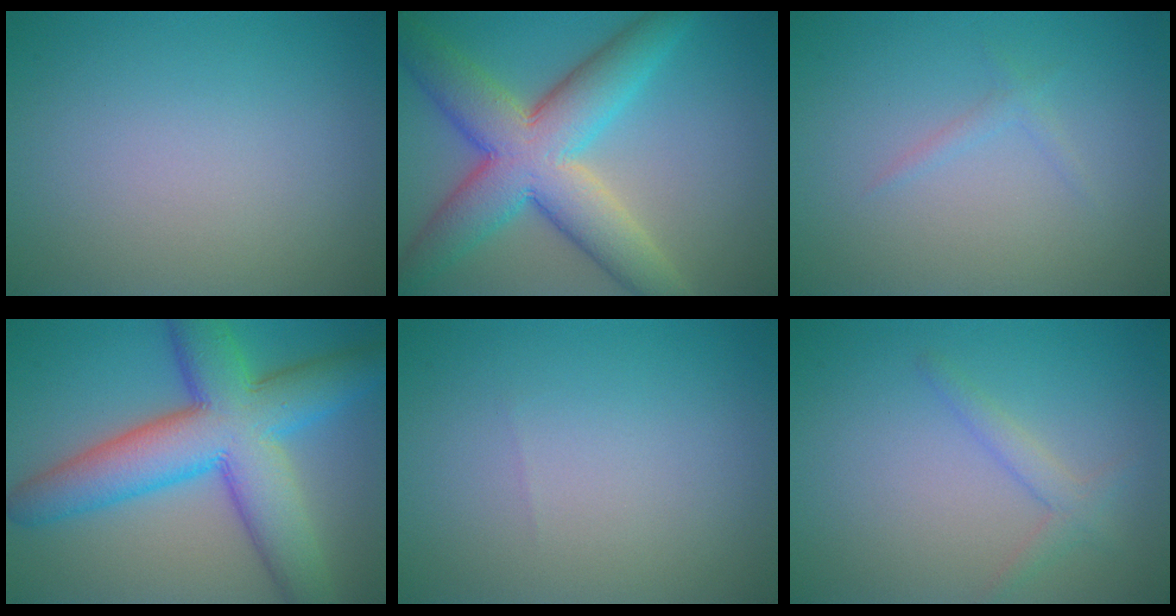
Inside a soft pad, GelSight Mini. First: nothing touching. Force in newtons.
{"total": 10.1, "press": 10.1, "slide": 0.5}
{"total": 0.8, "press": 0.8, "slide": 0.0}
{"total": 11.3, "press": 11.3, "slide": 0.2}
{"total": 0.0}
{"total": 1.7, "press": 1.7, "slide": 0.1}